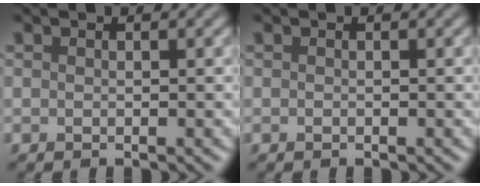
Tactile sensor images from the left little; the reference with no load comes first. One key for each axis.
{"total": 0.0}